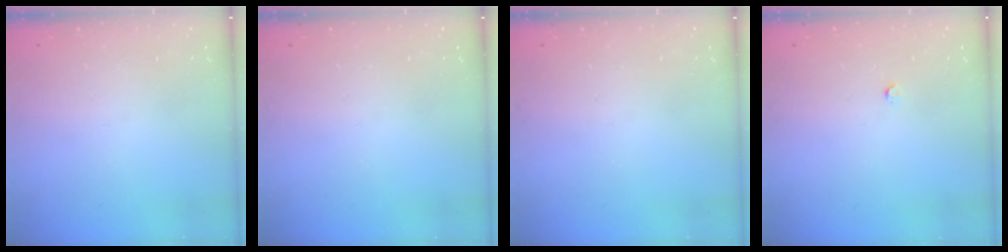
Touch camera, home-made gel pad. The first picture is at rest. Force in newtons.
{"total": 0.0}
{"total": 0.0}
{"total": 2.2, "press": 2.2, "slide": 0.3}